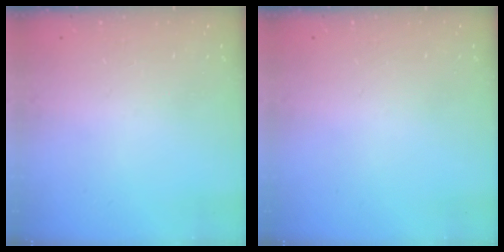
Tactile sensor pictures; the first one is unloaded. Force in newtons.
{"total": 0.0}